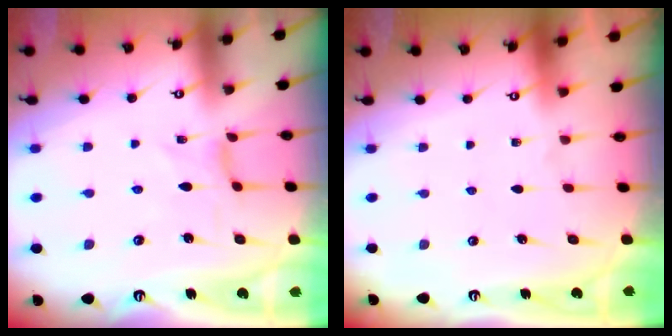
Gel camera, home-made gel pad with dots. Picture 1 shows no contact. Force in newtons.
{"total": 0.0}